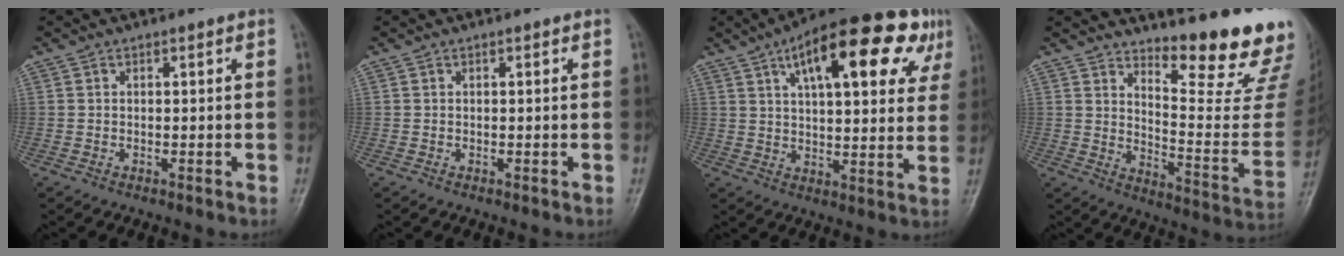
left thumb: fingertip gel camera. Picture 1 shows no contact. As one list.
[{"total": 0.0}, {"total": 23.5, "force": [10.9, 8.8, 18.9], "torque": [-0.244, 0.004, 0.152]}, {"total": 19.0, "force": [16.1, 3.0, 9.7], "torque": [-0.103, -0.173, 0.218]}]